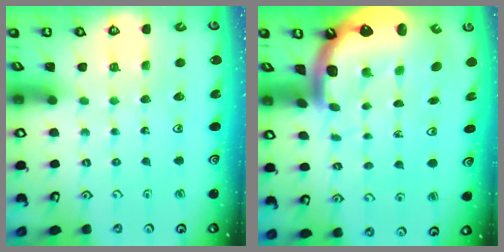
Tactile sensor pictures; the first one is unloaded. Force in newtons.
{"total": 7.8, "press": 7.6, "slide": 1.7}